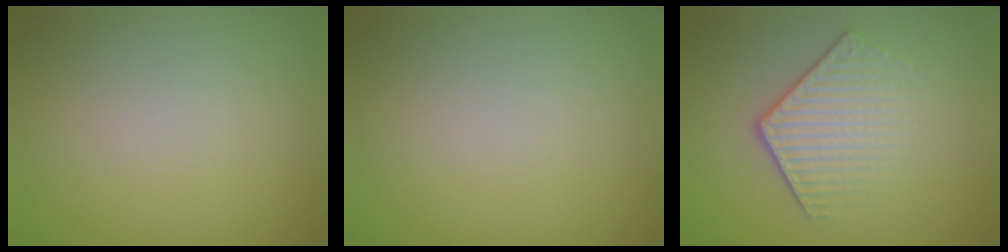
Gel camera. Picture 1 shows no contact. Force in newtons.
{"total": 0.0}
{"total": 4.2, "press": 3.0, "slide": 2.9}